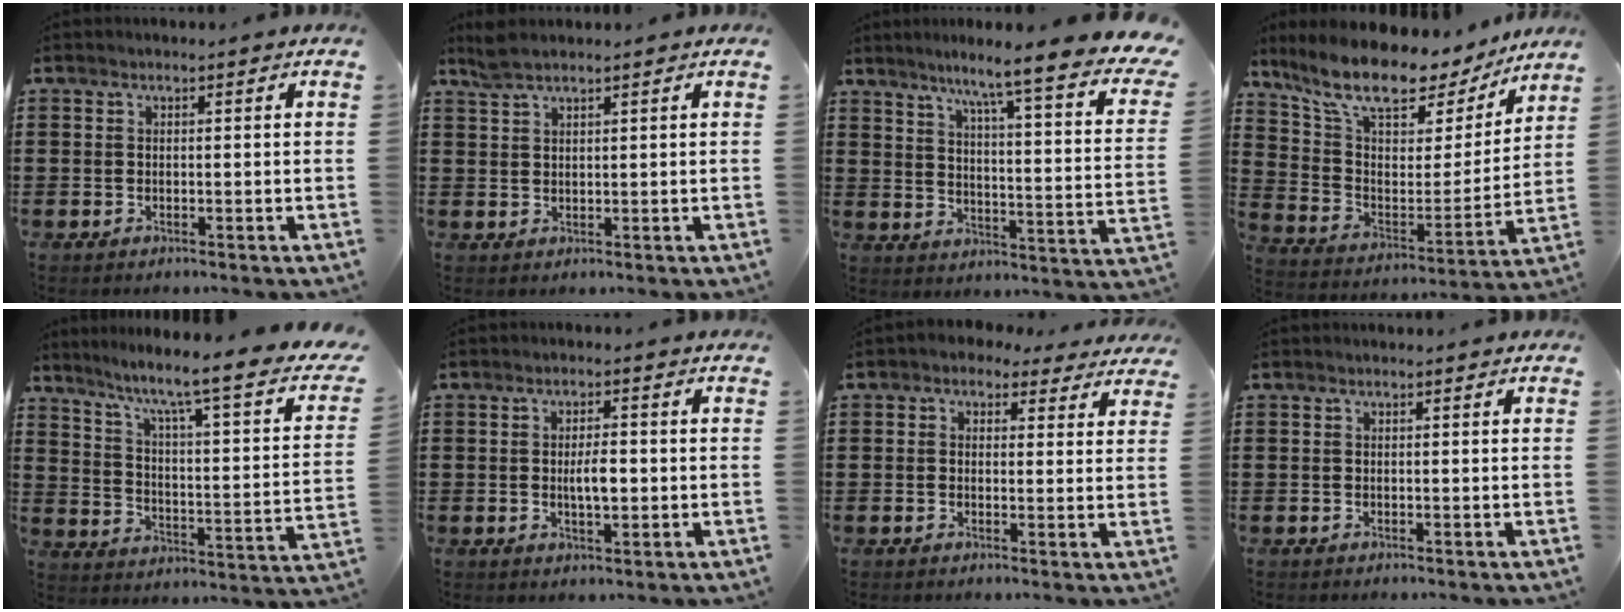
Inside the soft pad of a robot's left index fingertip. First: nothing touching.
{"total": 2.4, "force": [2.0, 0.5, 1.3], "torque": [-0.029, 0.002, 0.038]}
{"total": 8.1, "force": [6.3, -0.8, 5.0], "torque": [-0.101, -0.062, 0.090]}
{"total": 11.5, "force": [9.7, 3.1, 5.4], "torque": [-0.134, -0.065, 0.163]}
{"total": 6.2, "force": [4.4, -0.4, 4.3], "torque": [-0.105, -0.047, 0.058]}
{"total": 3.9, "force": [-0.1, 1.3, 3.7], "torque": [-0.061, -0.001, -0.006]}
{"total": 2.2, "force": [1.5, 1.4, 0.7], "torque": [-0.014, 0.001, 0.025]}
{"total": 0.0}